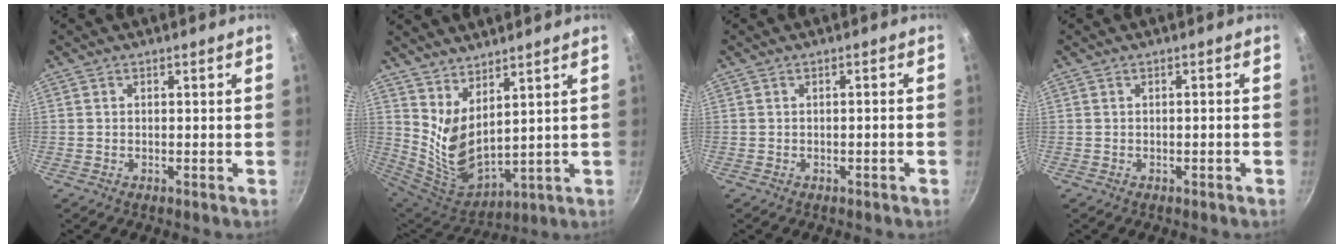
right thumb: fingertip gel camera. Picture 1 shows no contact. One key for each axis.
{"total": 10.5, "fx": 5.8, "fy": 4.4, "fz": 7.6, "tx": -0.129, "ty": -0.066, "tz": 0.126}
{"total": 0.8, "fx": -0.5, "fy": 0.1, "fz": 0.7, "tx": -0.021, "ty": 0.009, "tz": -0.005}
{"total": 0.6, "fx": -0.4, "fy": 0.1, "fz": 0.5, "tx": -0.016, "ty": 0.008, "tz": -0.004}